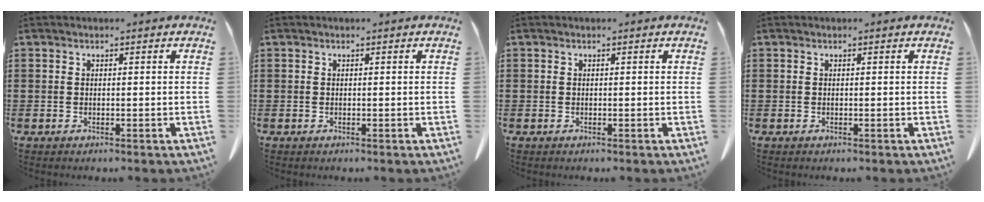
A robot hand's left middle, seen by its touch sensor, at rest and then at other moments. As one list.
[{"total": 0.0}, {"total": 0.0}, {"total": 0.0}]